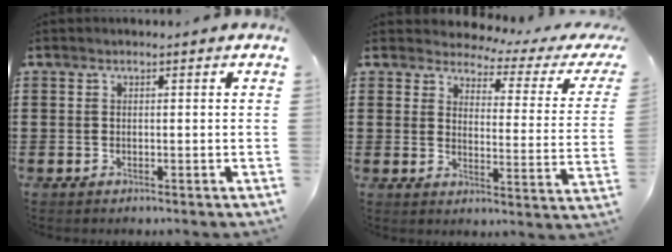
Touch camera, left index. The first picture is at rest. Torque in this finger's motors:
{"motor_torque": [1.09, -1.05, 0.07, -0.02]}